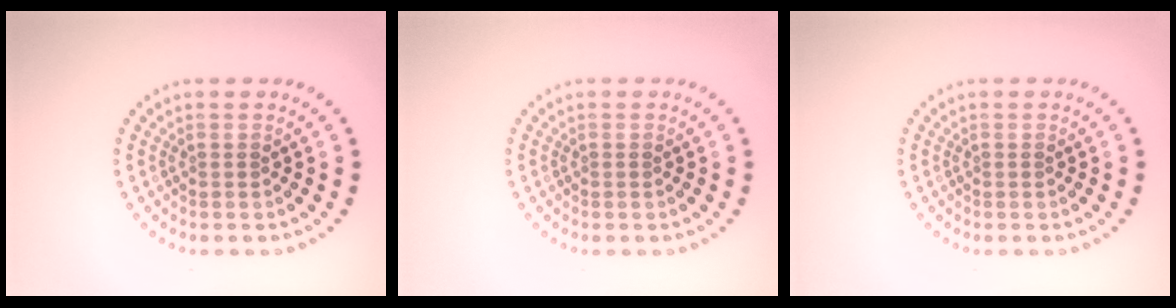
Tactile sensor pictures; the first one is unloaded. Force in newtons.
{"total": 0.0}
{"total": 0.0}